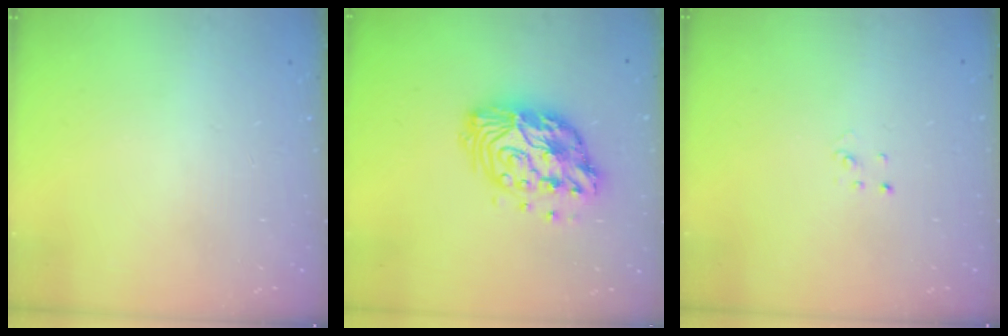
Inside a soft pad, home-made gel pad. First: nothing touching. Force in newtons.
{"total": 14.6, "press": 14.5, "slide": 1.1}
{"total": 2.0, "press": 2.0, "slide": 0.1}